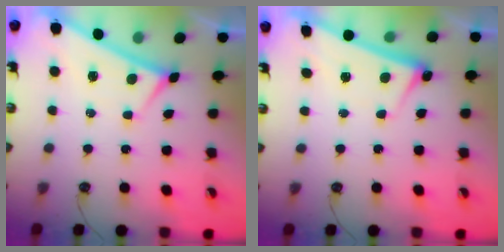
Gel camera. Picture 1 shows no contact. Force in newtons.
{"total": 2.6, "press": 2.5, "slide": 0.7}